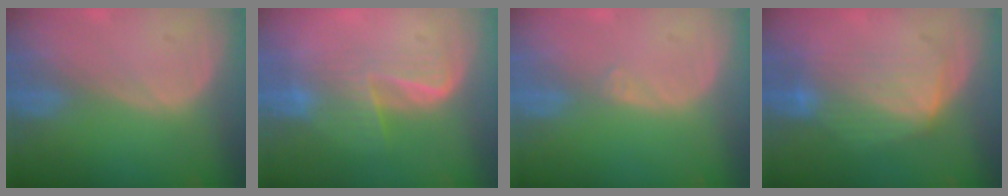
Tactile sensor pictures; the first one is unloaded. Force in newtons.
{"total": 5.9, "press": 5.4, "slide": 2.3}
{"total": 0.6, "press": 0.5, "slide": 0.2}
{"total": 7.1, "press": 7.1, "slide": 0.8}